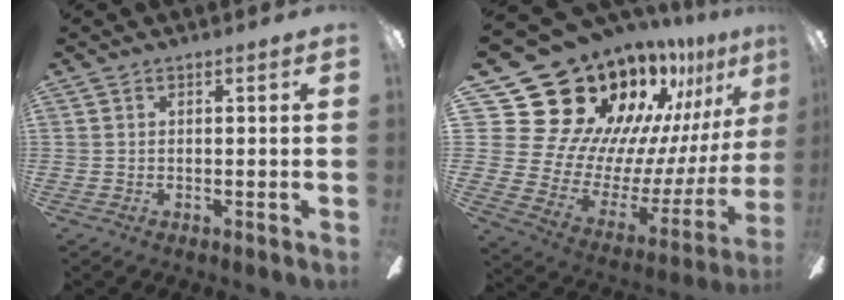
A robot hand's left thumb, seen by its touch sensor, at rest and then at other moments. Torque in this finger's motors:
{"motor_torque": [0.71, 0.94, 1.35, -1.41, 0.13]}